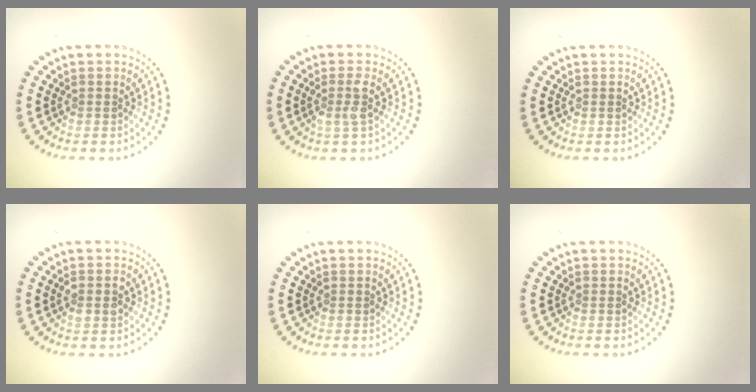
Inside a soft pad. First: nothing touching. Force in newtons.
{"total": 1.7, "press": 1.4, "slide": 1.0}
{"total": 0.0}
{"total": 1.5, "press": 1.5, "slide": 0.1}
{"total": 0.0}
{"total": 0.0}